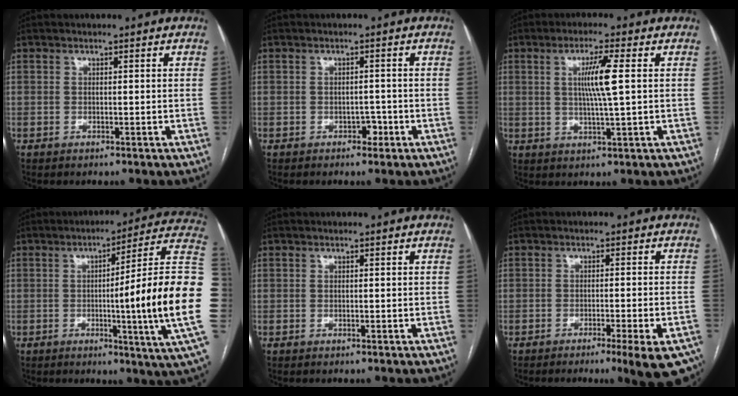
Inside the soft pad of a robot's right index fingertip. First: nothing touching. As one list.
[{"total": 1.7, "force": [-0.9, 1.1, 0.9], "torque": [-0.010, 0.004, -0.011]}, {"total": 6.2, "force": [1.1, -0.5, 6.1], "torque": [-0.114, -0.003, 0.022]}, {"total": 21.3, "force": [-2.4, -2.6, 21.0], "torque": [-0.211, 0.002, -0.049]}, {"total": 0.0}, {"total": 8.8, "force": [-5.7, 0.3, 6.7], "torque": [-0.063, -0.011, -0.079]}]